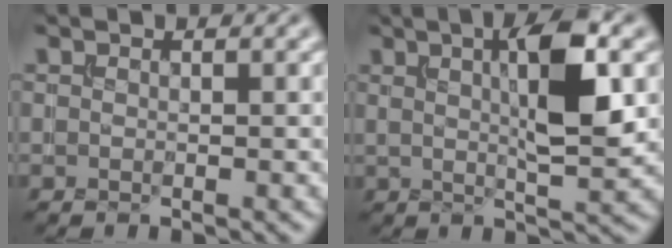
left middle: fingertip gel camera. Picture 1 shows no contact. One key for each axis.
{"total": 7.0, "fx": 1.7, "fy": 1.5, "fz": 6.6, "tx": -0.098, "ty": 0.006, "tz": 0.026}